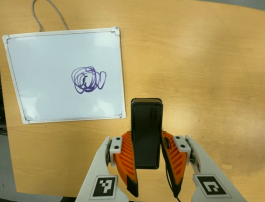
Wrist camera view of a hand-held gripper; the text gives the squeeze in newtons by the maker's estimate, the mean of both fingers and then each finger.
{"total": 5.3, "left": 3.6, "right": 7.0}